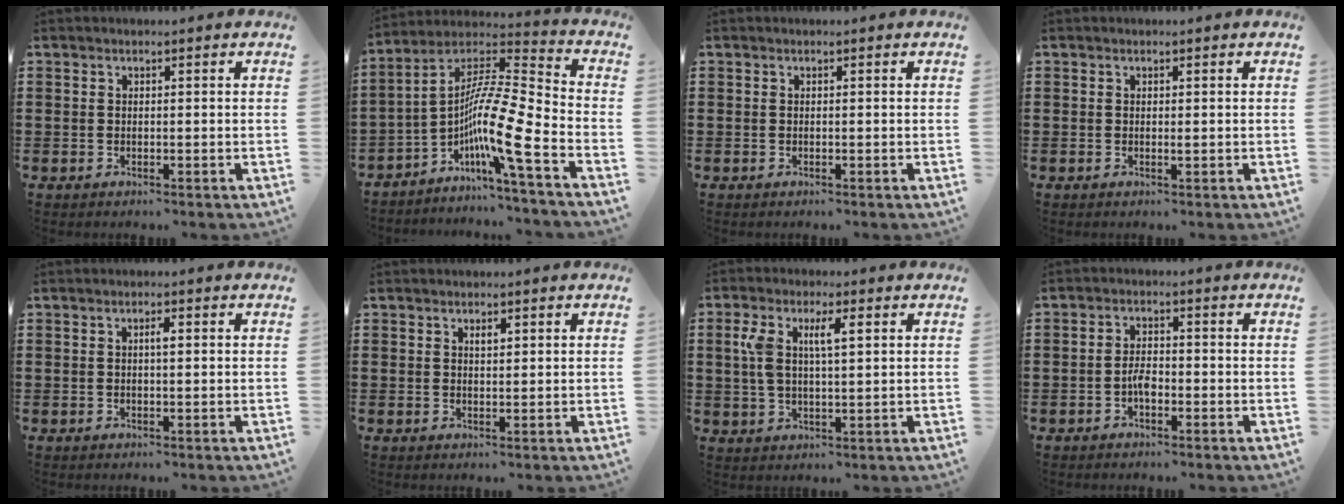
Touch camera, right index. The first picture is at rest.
{"total": 11.9, "force": [-4.9, 1.3, 10.7], "torque": [-0.221, -0.034, -0.105]}
{"total": 0.0}
{"total": 0.6, "force": [0.1, 0.1, 0.5], "torque": [-0.011, -0.001, 0.002]}
{"total": 1.3, "force": [0.2, 0.3, 1.3], "torque": [-0.025, 0.003, 0.002]}
{"total": 1.2, "force": [0.6, 0.5, 0.9], "torque": [-0.019, 0.004, 0.010]}
{"total": 6.1, "force": [1.7, 2.2, 5.4], "torque": [-0.113, 0.010, 0.027]}
{"total": 2.7, "force": [-1.1, 1.1, 2.2], "torque": [-0.050, 0.000, -0.022]}